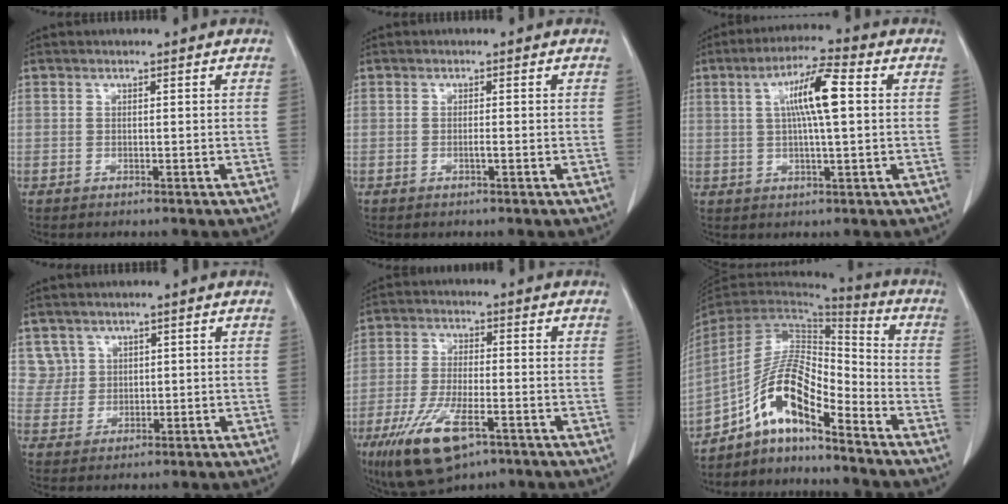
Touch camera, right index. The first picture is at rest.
{"total": 0.6, "force": [-0.2, 0.0, 0.5], "torque": [-0.009, 0.001, -0.003]}
{"total": 8.7, "force": [1.7, 0.8, 8.5], "torque": [-0.156, 0.012, 0.025]}
{"total": 3.9, "force": [2.1, 3.2, -0.7], "torque": [0.029, 0.006, 0.041]}
{"total": 12.0, "force": [-6.4, 3.7, 9.5], "torque": [-0.189, -0.020, -0.106]}
{"total": 11.7, "force": [-7.8, 2.5, 8.3], "torque": [-0.161, 0.019, -0.142]}